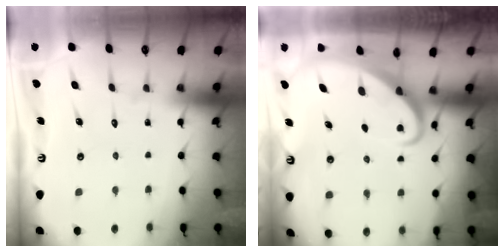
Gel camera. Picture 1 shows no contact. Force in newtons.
{"total": 2.8, "press": 2.8, "slide": 0.4}